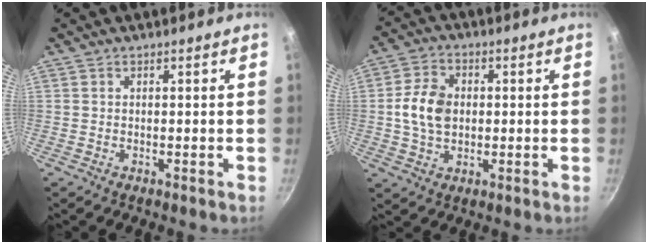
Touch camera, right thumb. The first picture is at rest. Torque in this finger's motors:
{"motor_torque": [0.60, 0.63, 0.26, -0.19, 0.42]}